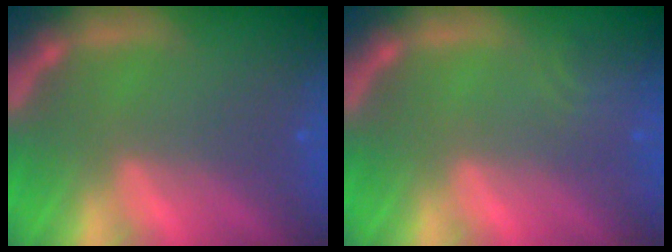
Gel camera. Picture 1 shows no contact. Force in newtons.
{"total": 1.9}